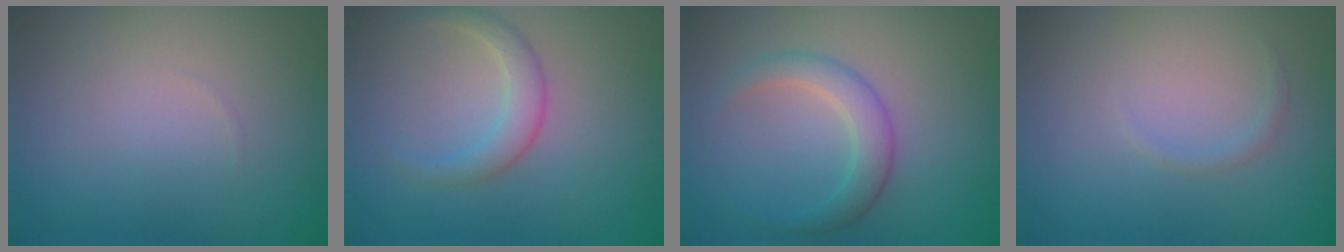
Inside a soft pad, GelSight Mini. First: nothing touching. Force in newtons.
{"total": 2.3, "press": 2.3, "slide": 0.1}
{"total": 2.8, "press": 2.8, "slide": 0.0}
{"total": 0.6, "press": 0.6, "slide": 0.0}